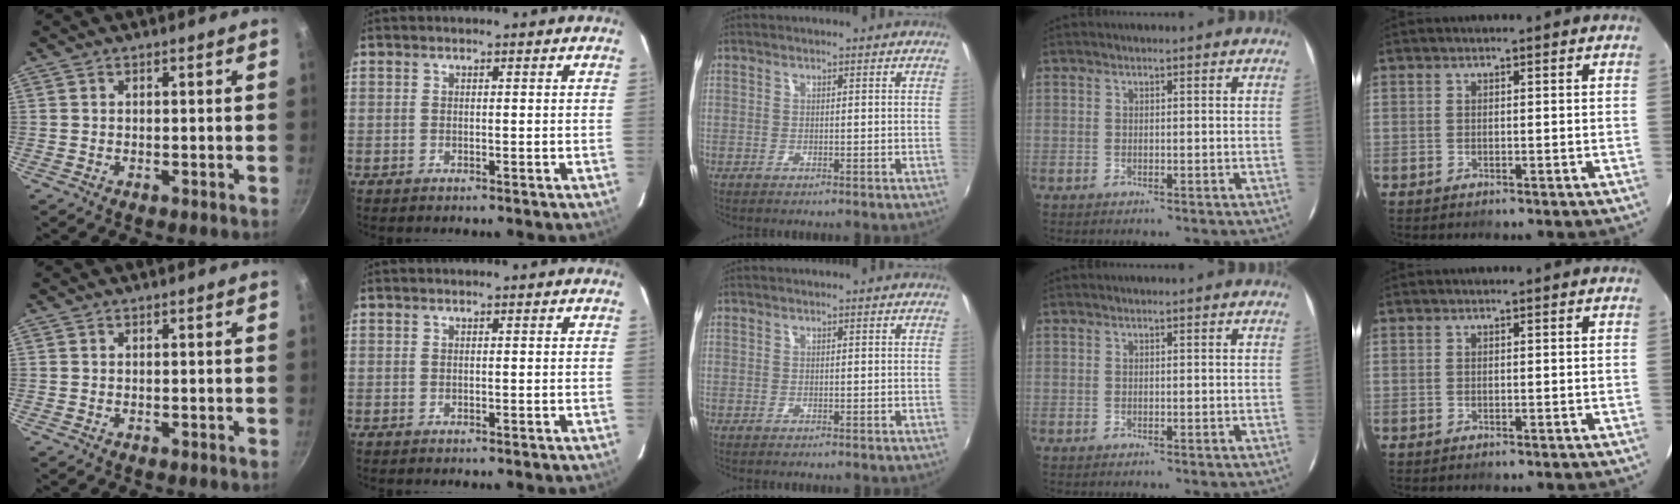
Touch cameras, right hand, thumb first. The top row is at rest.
{}